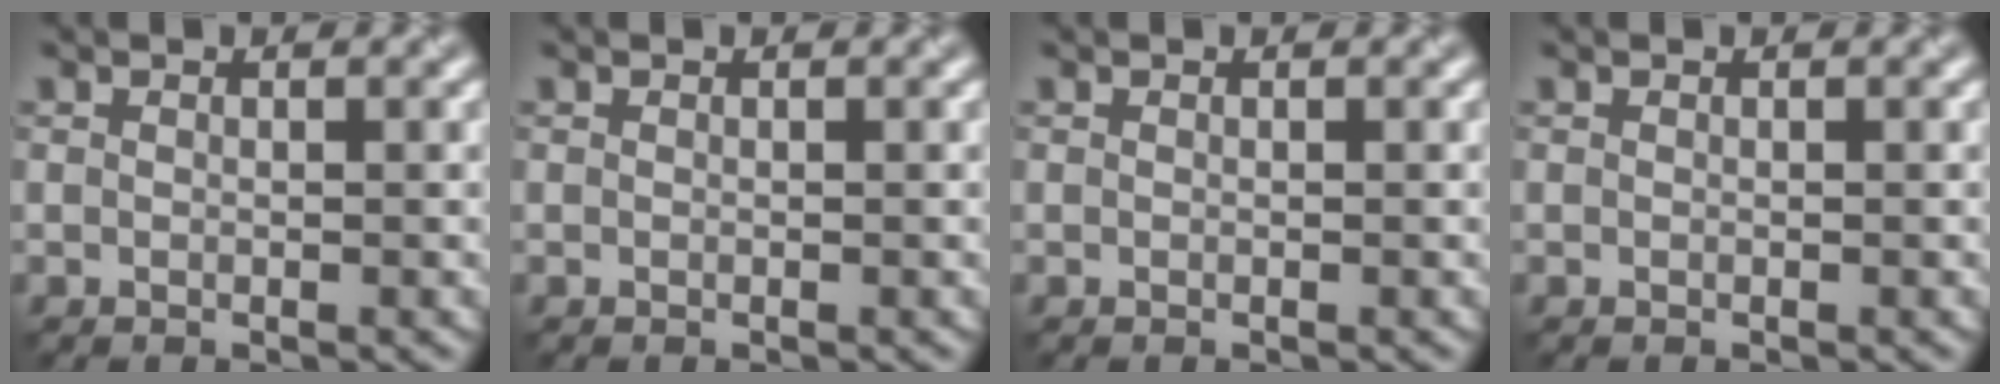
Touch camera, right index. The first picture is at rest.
{"total": 0.0}
{"total": 0.0}
{"total": 0.0}